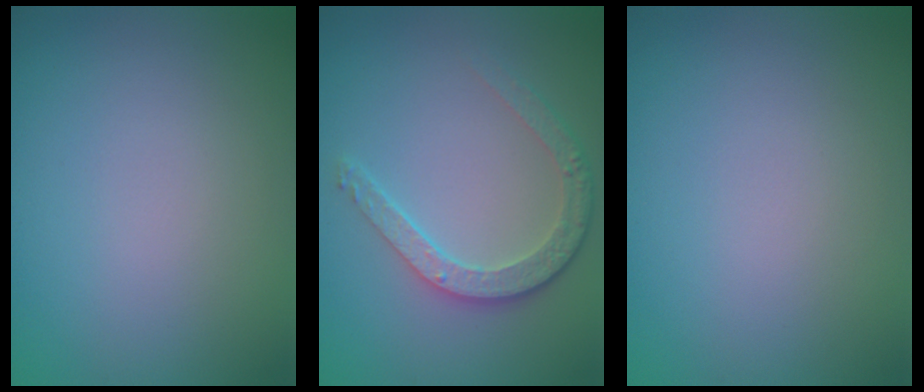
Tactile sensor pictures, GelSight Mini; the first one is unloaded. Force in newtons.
{"total": 3.6, "press": 2.9, "slide": 2.2}
{"total": 0.0}